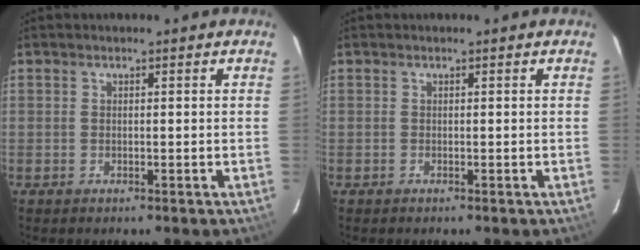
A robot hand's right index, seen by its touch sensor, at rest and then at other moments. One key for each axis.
{"total": 0.0}